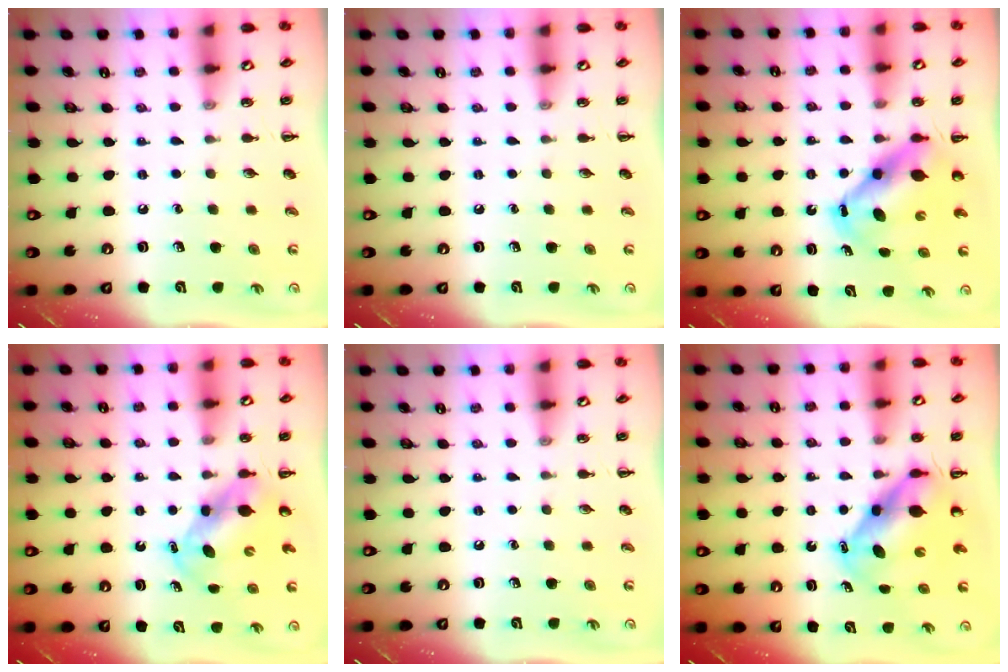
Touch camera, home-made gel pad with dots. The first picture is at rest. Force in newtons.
{"total": 0.0}
{"total": 7.1, "press": 6.8, "slide": 2.0}
{"total": 5.6, "press": 5.5, "slide": 0.8}
{"total": 0.0}
{"total": 6.4, "press": 6.2, "slide": 1.6}